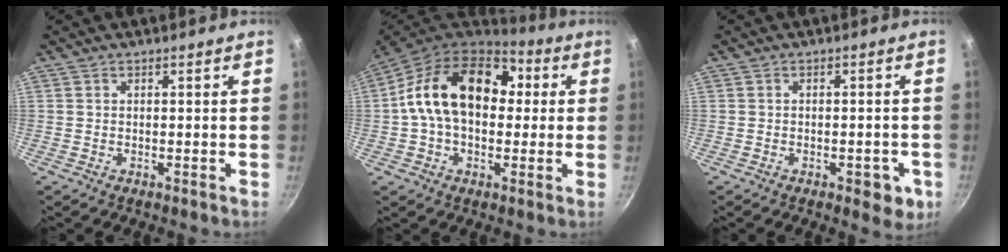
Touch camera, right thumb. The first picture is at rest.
{"total": 20.6, "force": [2.2, 13.5, 15.3], "torque": [-0.255, 0.035, 0.028]}
{"total": 4.6, "force": [-2.0, 2.2, 3.5], "torque": [-0.024, 0.006, -0.021]}